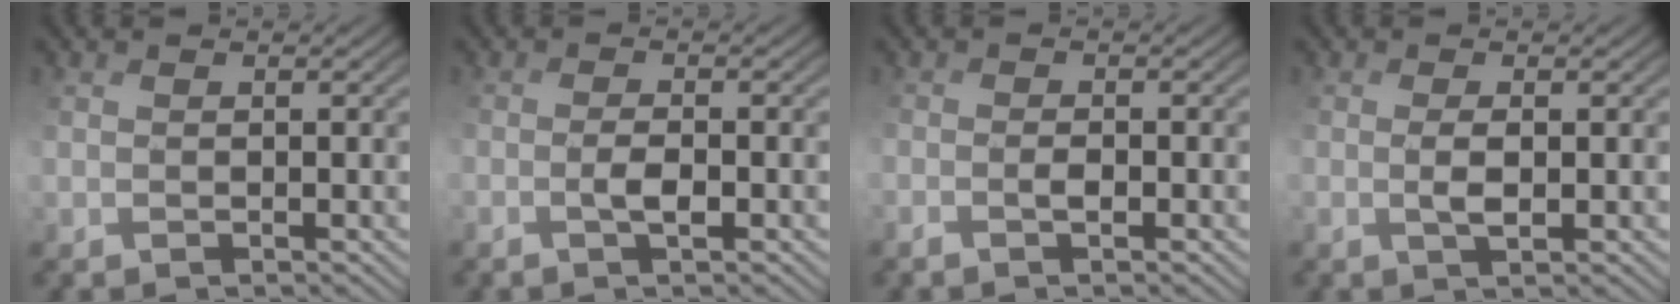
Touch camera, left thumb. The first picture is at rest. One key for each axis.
{"total": 1.9, "fx": -0.4, "fy": -0.1, "fz": 1.8, "tx": -0.034, "ty": 0.011, "tz": -0.005}
{"total": 1.3, "fx": -0.6, "fy": 0.0, "fz": 1.2, "tx": -0.021, "ty": 0.008, "tz": -0.012}
{"total": 1.9, "fx": 0.5, "fy": -0.1, "fz": 1.8, "tx": -0.036, "ty": 0.007, "tz": 0.016}